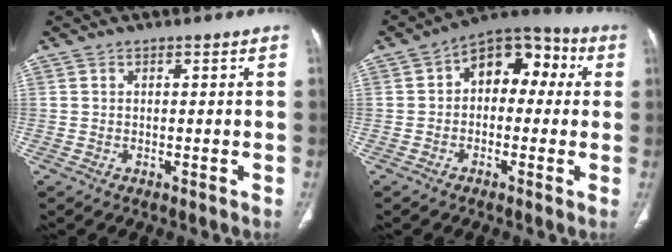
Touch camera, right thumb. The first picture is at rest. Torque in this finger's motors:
{"motor_torque": [-0.27, 1.45, 0.72, -0.45, 0.02]}